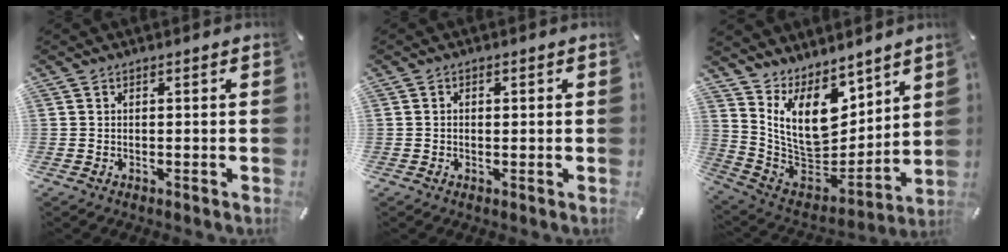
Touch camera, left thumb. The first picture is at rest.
{"total": 1.0, "force": [-0.1, 0.8, 0.6], "torque": [-0.012, 0.004, -0.004]}
{"total": 15.5, "force": [7.4, 10.0, 9.2], "torque": [-0.199, -0.067, 0.143]}